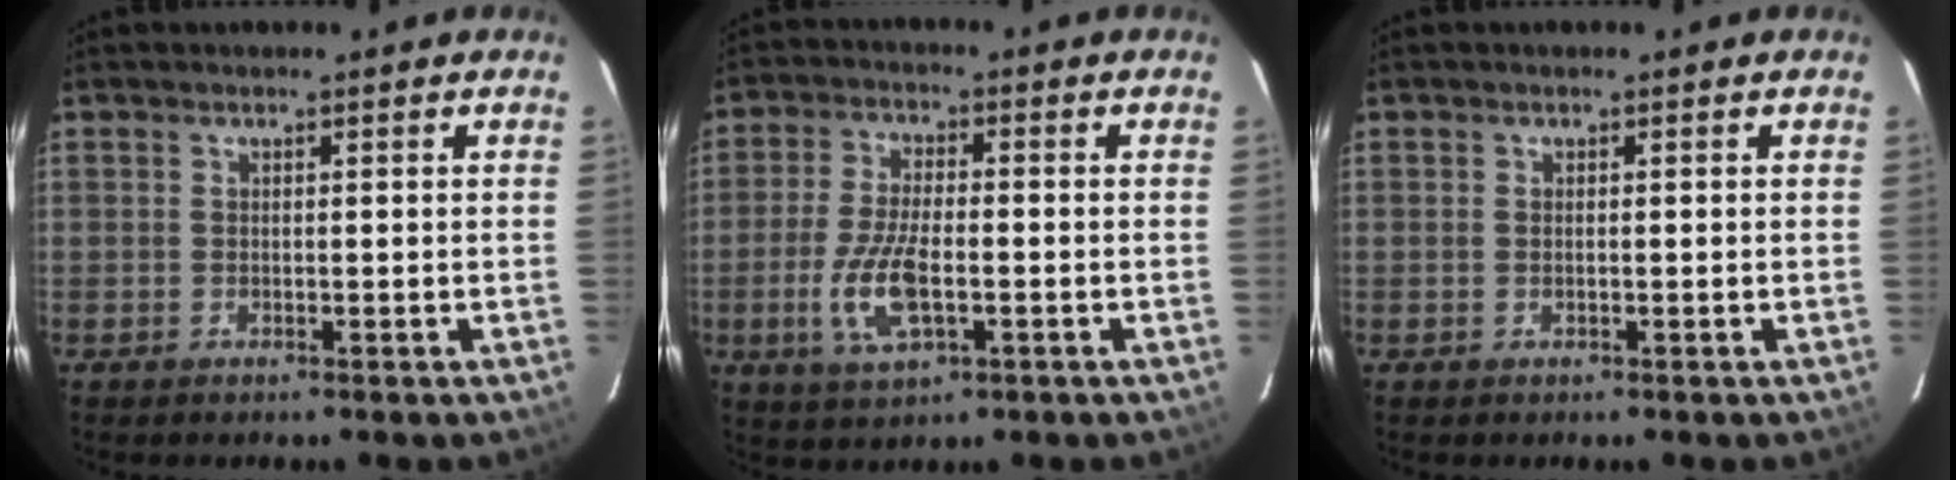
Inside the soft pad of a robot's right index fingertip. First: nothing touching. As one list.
[{"total": 9.9, "force": [-2.7, 3.9, 8.7], "torque": [-0.185, -0.007, -0.051]}, {"total": 0.0}]